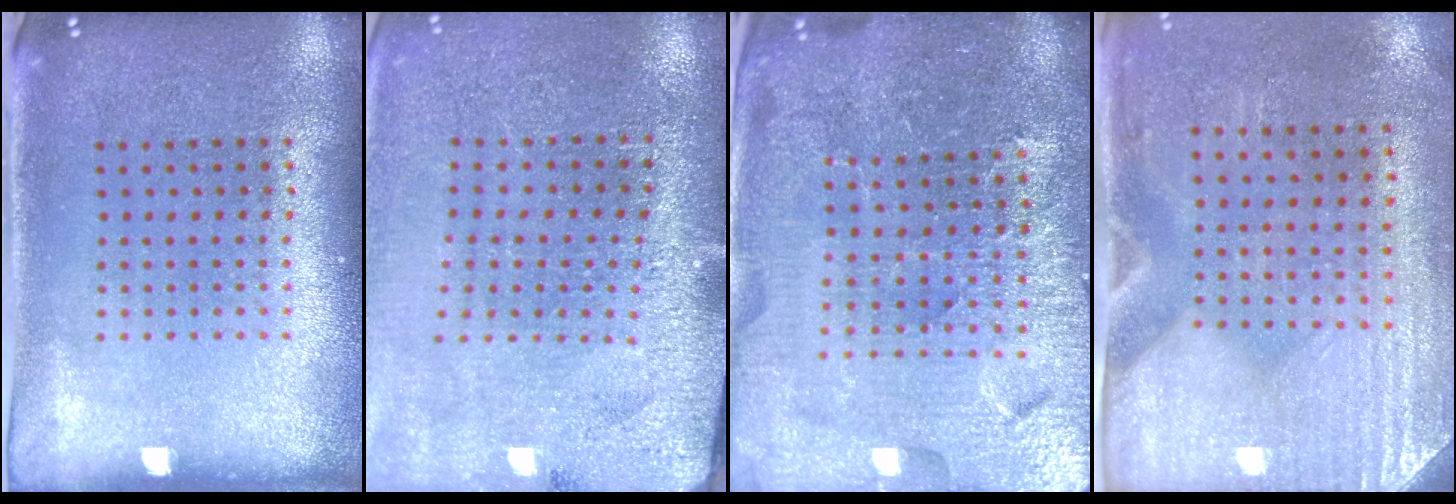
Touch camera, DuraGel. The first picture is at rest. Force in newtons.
{"total": 3.0, "press": 3.0, "slide": 0.4}
{"total": 5.4, "press": 4.9, "slide": 2.2}
{"total": 3.1, "press": 2.7, "slide": 1.6}